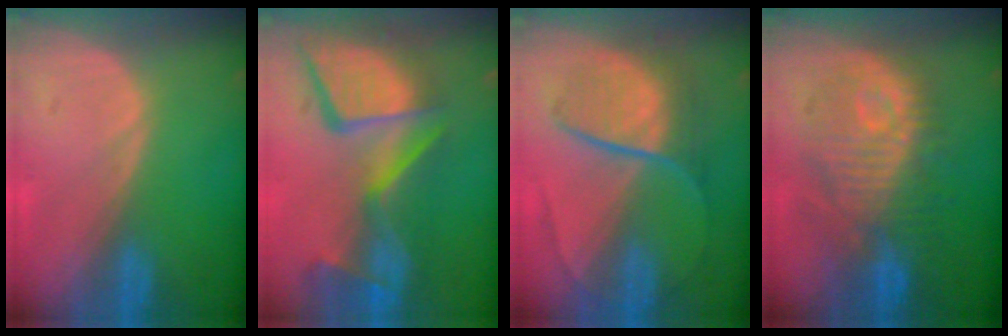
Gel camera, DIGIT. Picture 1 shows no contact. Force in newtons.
{"total": 13.8, "press": 11.3, "slide": 8.0}
{"total": 7.5, "press": 7.2, "slide": 2.1}
{"total": 10.5, "press": 10.2, "slide": 2.3}